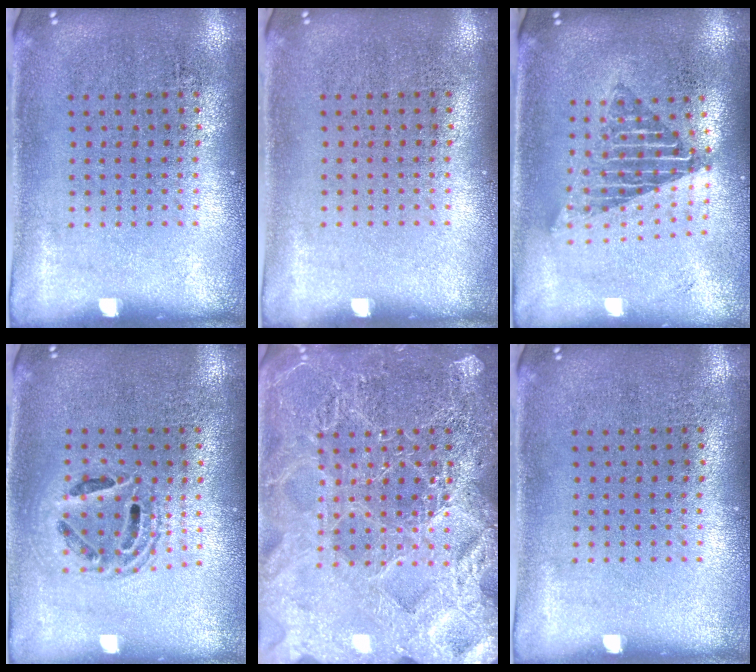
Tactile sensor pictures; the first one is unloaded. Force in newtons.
{"total": 0.0}
{"total": 1.7, "press": 1.4, "slide": 1.0}
{"total": 1.3, "press": 1.2, "slide": 0.6}
{"total": 6.2, "press": 6.1, "slide": 0.9}
{"total": 0.0}